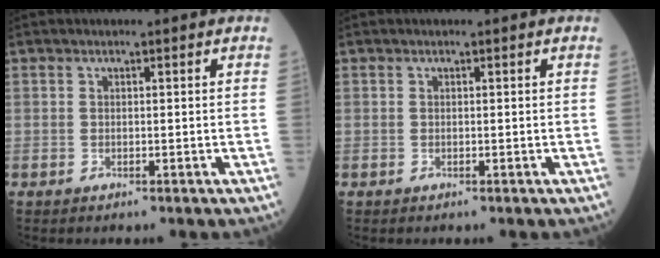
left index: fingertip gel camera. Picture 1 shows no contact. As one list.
[{"total": 0.0}]